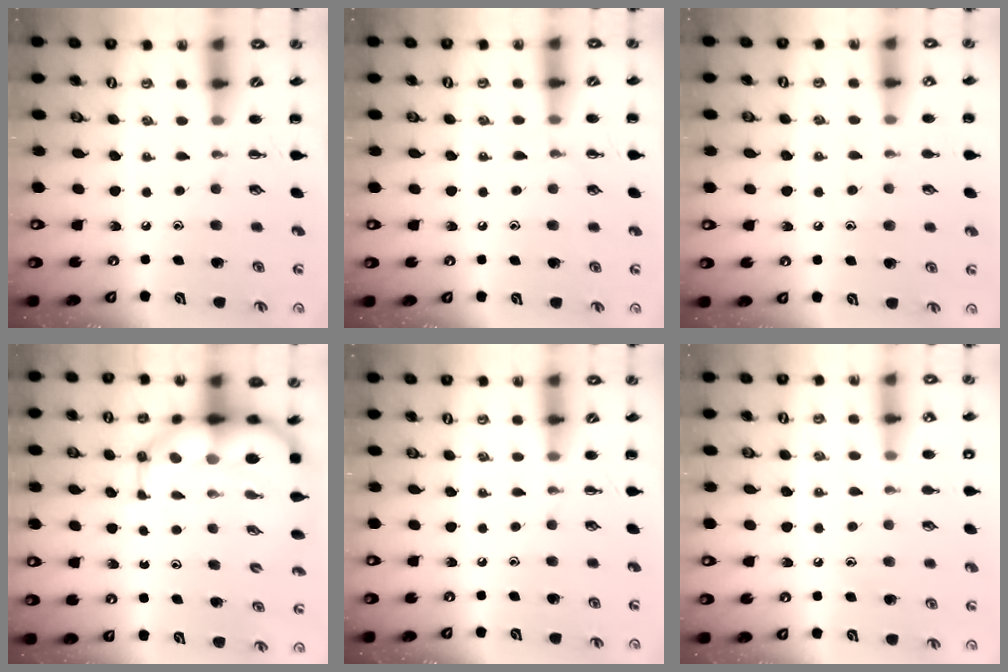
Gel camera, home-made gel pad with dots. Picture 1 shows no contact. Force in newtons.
{"total": 4.6, "press": 4.3, "slide": 1.5}
{"total": 7.4, "press": 7.2, "slide": 1.8}
{"total": 10.7, "press": 10.3, "slide": 2.9}
{"total": 0.0}
{"total": 9.5, "press": 9.2, "slide": 2.5}